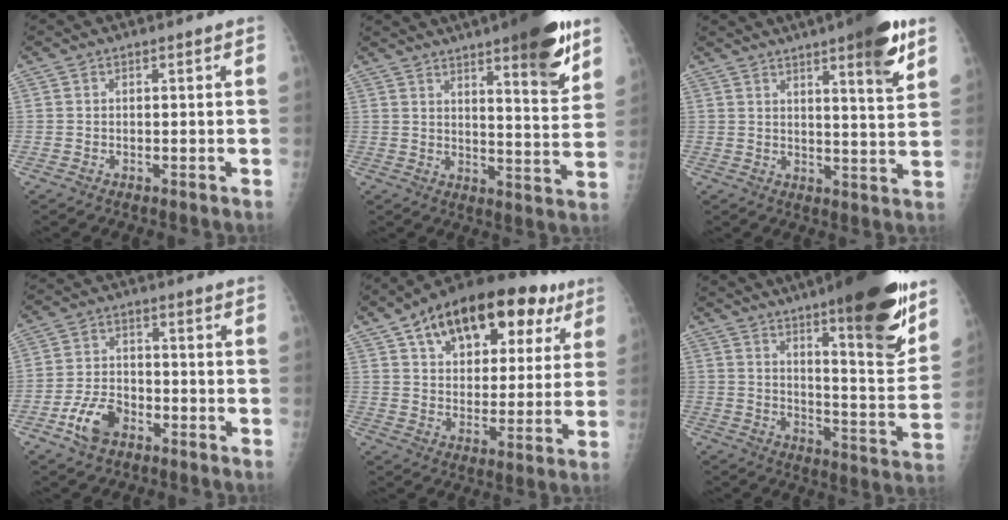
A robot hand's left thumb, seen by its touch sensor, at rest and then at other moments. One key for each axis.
{"total": 16.3, "fx": 10.0, "fy": 3.6, "fz": 12.4, "tx": -0.142, "ty": -0.053, "tz": 0.143}
{"total": 12.0, "fx": 7.0, "fy": 2.0, "fz": 9.6, "tx": -0.116, "ty": -0.033, "tz": 0.091}
{"total": 7.7, "fx": -4.1, "fy": 4.7, "fz": 4.5, "tx": -0.080, "ty": 0.023, "tz": -0.073}
{"total": 23.9, "fx": 12.0, "fy": 13.1, "fz": 15.9, "tx": -0.200, "ty": 0.005, "tz": 0.182}
{"total": 23.1, "fx": 14.6, "fy": 4.4, "fz": 17.3, "tx": -0.220, "ty": -0.074, "tz": 0.218}